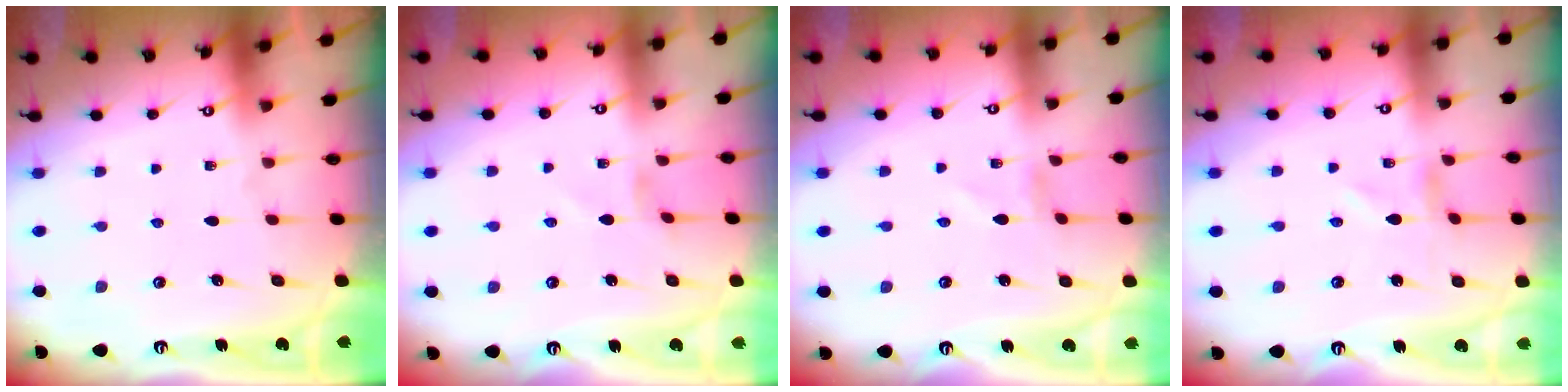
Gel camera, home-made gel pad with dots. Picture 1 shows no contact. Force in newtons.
{"total": 1.0, "press": 1.0, "slide": 0.2}
{"total": 0.0}
{"total": 1.0, "press": 0.9, "slide": 0.1}